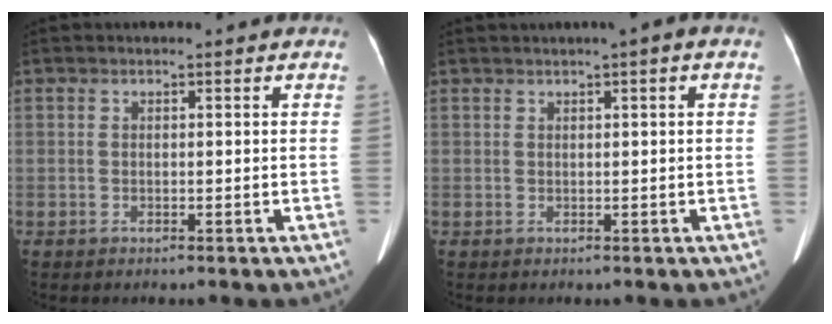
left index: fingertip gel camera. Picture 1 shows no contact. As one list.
[{"total": 2.2, "force": [0.9, 0.0, 2.0], "torque": [-0.036, 0.010, 0.014]}]